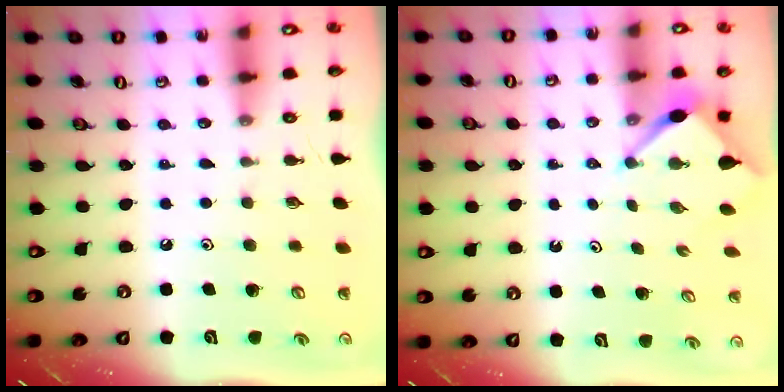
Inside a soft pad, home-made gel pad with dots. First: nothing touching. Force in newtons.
{"total": 3.5, "press": 3.5, "slide": 0.4}